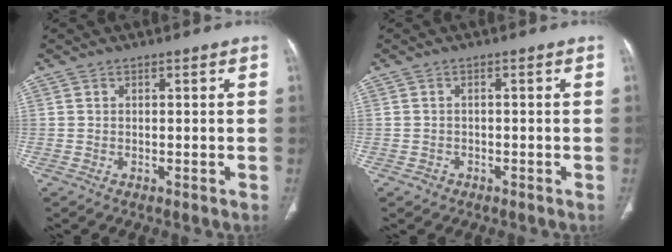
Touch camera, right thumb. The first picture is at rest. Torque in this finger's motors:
{"motor_torque": [0.41, -0.15, -0.19, -0.01, 0.02]}